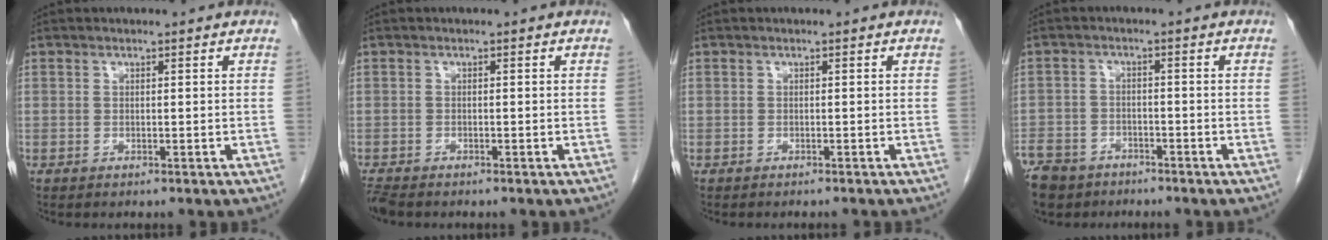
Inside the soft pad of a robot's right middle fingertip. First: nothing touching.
{"total": 2.6, "force": [-2.3, 0.6, 1.0], "torque": [-0.025, -0.010, -0.042]}
{"total": 1.5, "force": [-1.4, 0.0, 0.4], "torque": [-0.006, 0.000, -0.016]}
{"total": 10.2, "force": [-7.6, 6.1, 3.0], "torque": [-0.082, -0.007, -0.126]}